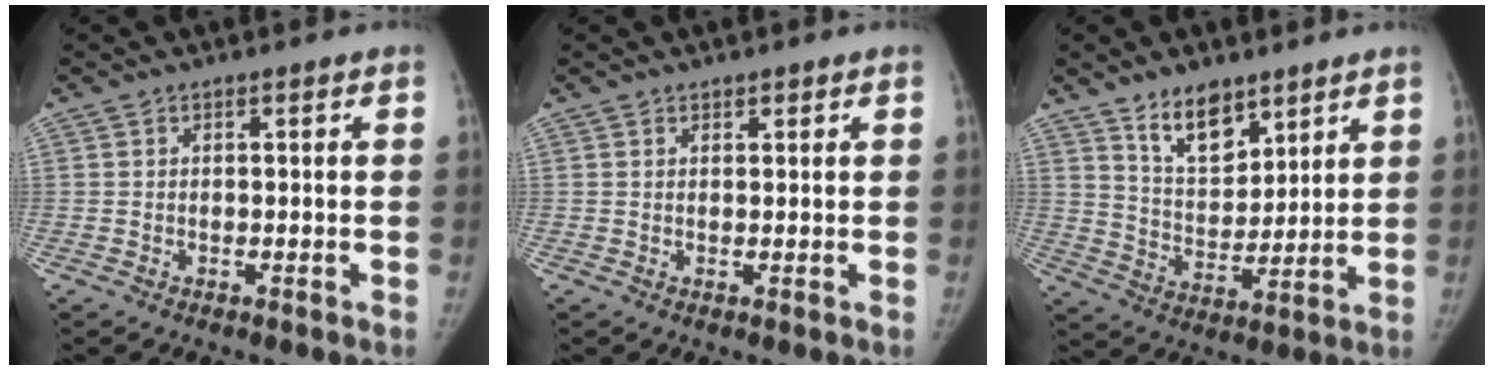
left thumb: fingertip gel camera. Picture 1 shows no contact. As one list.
[{"total": 1.0, "force": [0.8, 0.6, 0.2], "torque": [0.007, -0.005, 0.009]}, {"total": 10.5, "force": [7.2, 5.4, 5.4], "torque": [-0.062, -0.056, 0.136]}]